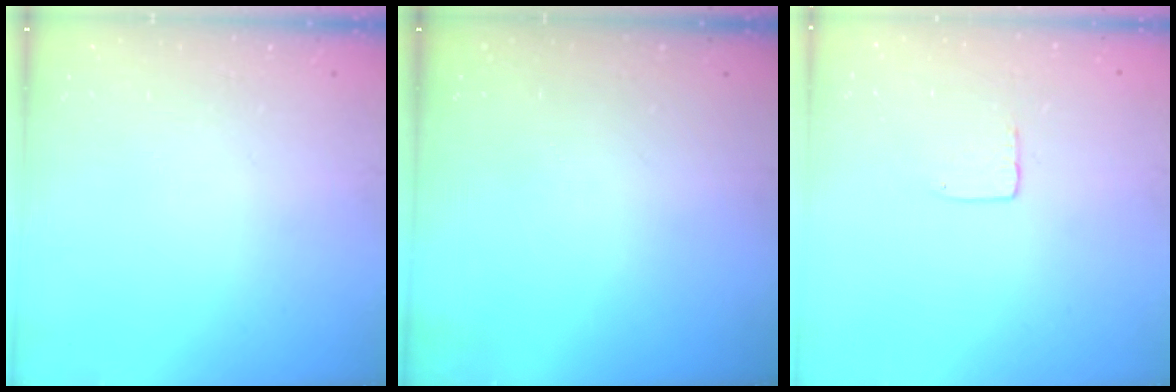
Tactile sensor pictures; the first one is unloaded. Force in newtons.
{"total": 0.0}
{"total": 3.9, "press": 3.9, "slide": 0.3}